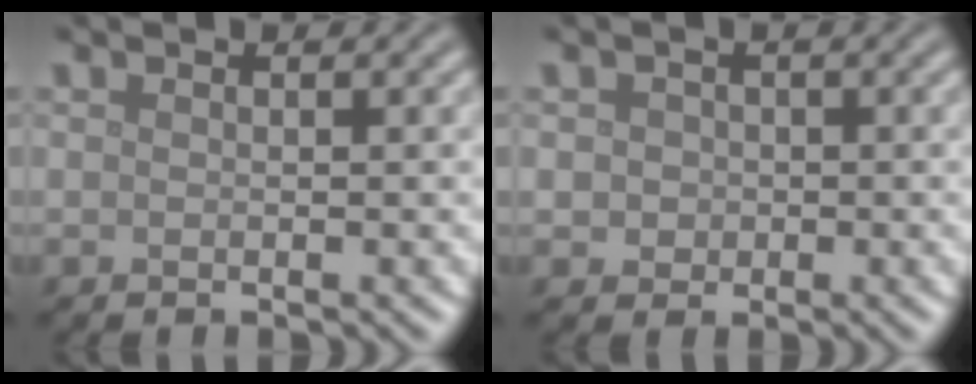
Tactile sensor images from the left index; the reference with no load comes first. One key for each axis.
{"total": 1.8, "fx": 0.2, "fy": 1.7, "fz": 0.7, "tx": -0.002, "ty": 0.005, "tz": 0.003}